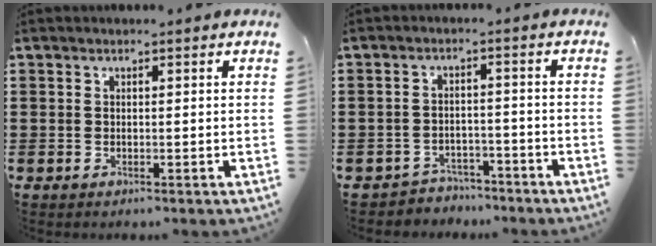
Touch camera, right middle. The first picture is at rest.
{"total": 3.4, "force": [-3.3, 0.8, -0.3], "torque": [-0.005, 0.002, -0.072]}